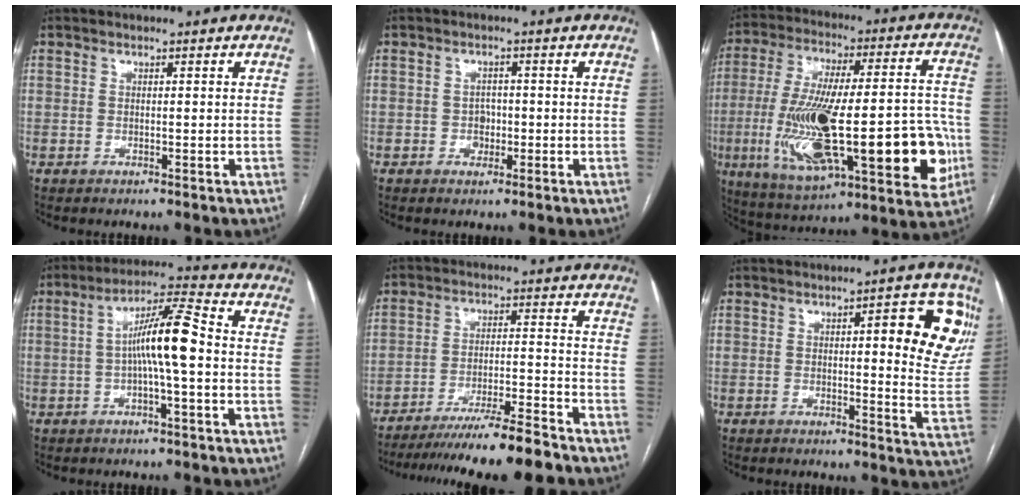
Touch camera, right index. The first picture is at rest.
{"total": 2.2, "force": [-0.6, 1.9, 1.1], "torque": [-0.010, 0.008, -0.004]}
{"total": 30.1, "force": [-6.7, 8.0, 28.2], "torque": [-0.453, -0.007, -0.087]}
{"total": 9.3, "force": [-0.6, 0.5, 9.2], "torque": [-0.164, 0.022, -0.017]}
{"total": 13.4, "force": [-11.6, -0.4, 6.6], "torque": [-0.091, -0.013, -0.186]}
{"total": 11.4, "force": [3.8, 2.3, 10.5], "torque": [-0.110, -0.003, 0.038]}